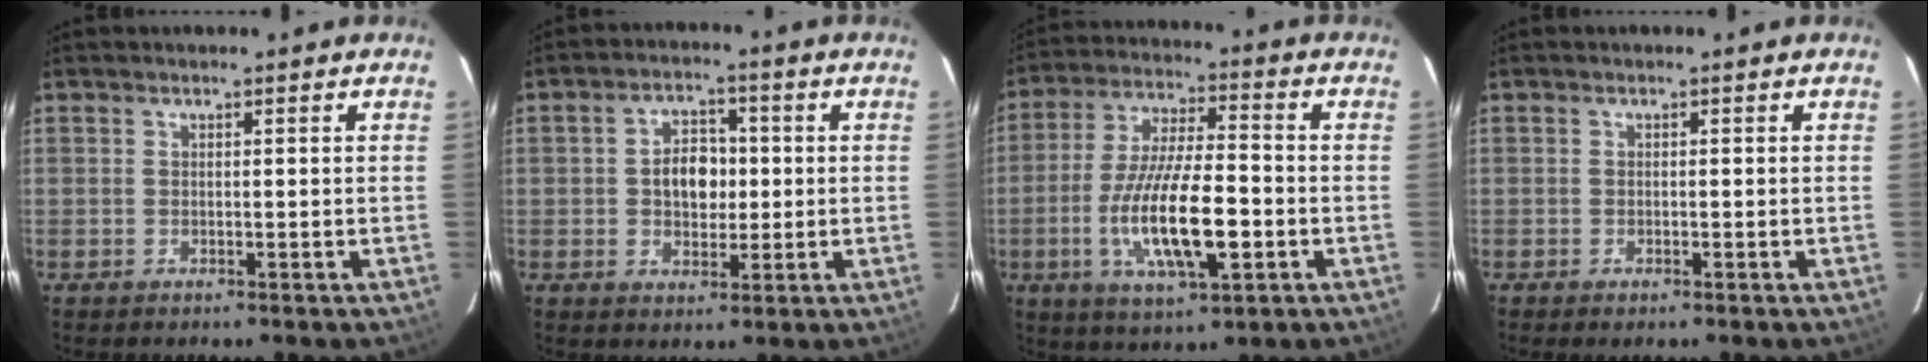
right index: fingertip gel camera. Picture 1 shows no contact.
{"total": 6.7, "force": [0.1, 4.8, 4.7], "torque": [-0.081, 0.015, 0.006]}
{"total": 16.3, "force": [-4.6, 4.5, 14.9], "torque": [-0.297, -0.015, -0.077]}
{"total": 0.7, "force": [-0.5, 0.1, 0.4], "torque": [-0.008, -0.002, -0.008]}